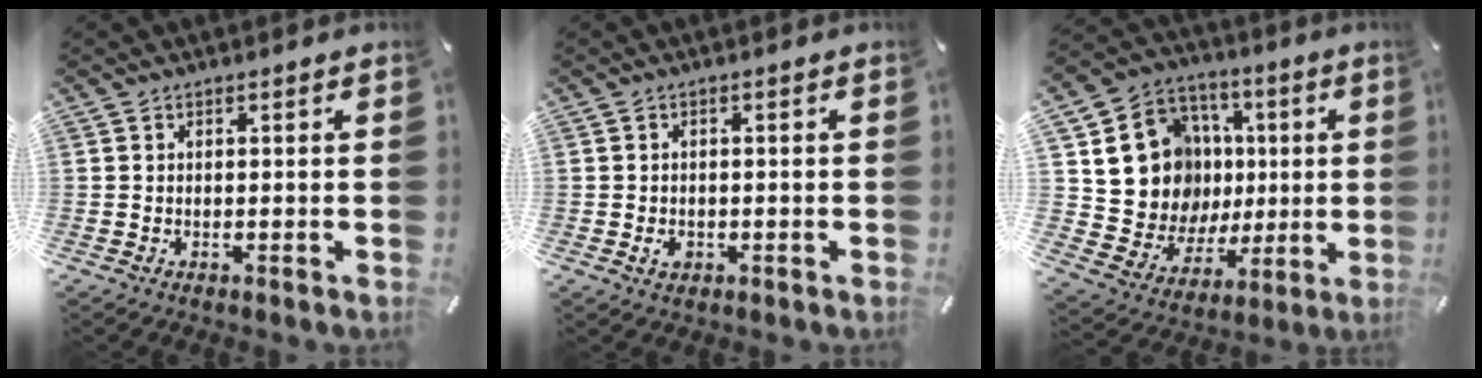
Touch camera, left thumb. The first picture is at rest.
{"total": 2.1, "force": [-0.7, 1.6, 1.1], "torque": [-0.020, 0.003, -0.013]}
{"total": 15.5, "force": [3.5, 14.2, 5.2], "torque": [-0.078, -0.031, 0.091]}